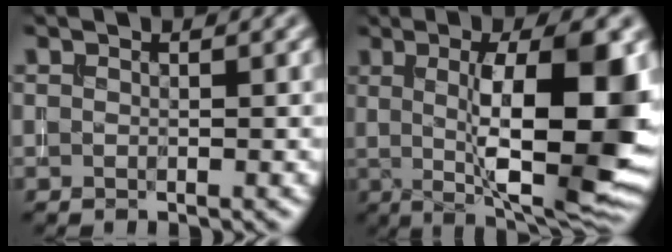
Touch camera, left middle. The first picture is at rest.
{"total": 12.8, "force": [0.6, 3.4, 12.4], "torque": [-0.166, -0.004, 0.011]}